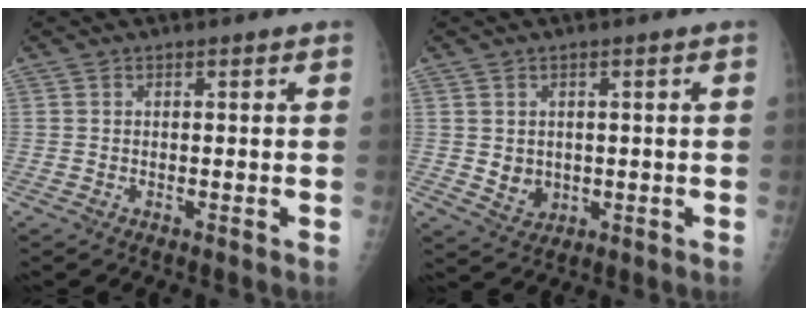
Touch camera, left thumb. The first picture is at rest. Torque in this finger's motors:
{"motor_torque": [-0.11, 0.10, 0.07, 0.04, 0.00]}